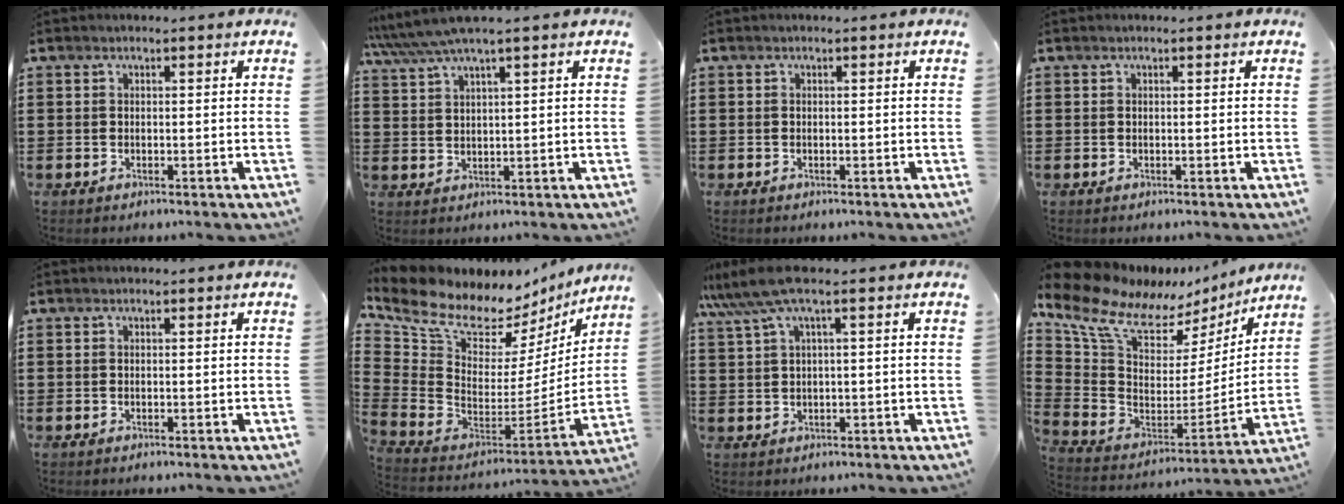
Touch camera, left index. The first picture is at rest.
{"total": 4.4, "force": [3.3, 0.0, 2.9], "torque": [-0.066, -0.006, 0.057]}
{"total": 0.0}
{"total": 0.0}
{"total": 0.0}
{"total": 9.0, "force": [7.4, 4.1, 3.3], "torque": [-0.117, -0.070, 0.127]}
{"total": 5.6, "force": [2.5, 0.4, 5.0], "torque": [-0.124, -0.011, 0.038]}
{"total": 12.4, "force": [8.7, 6.0, 6.4], "torque": [-0.175, -0.050, 0.152]}